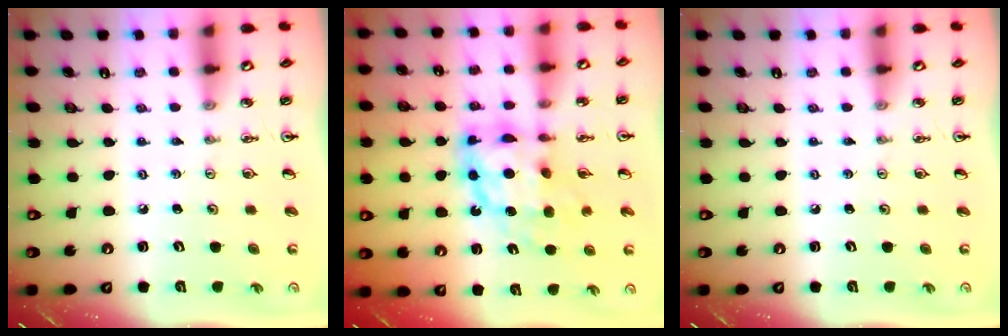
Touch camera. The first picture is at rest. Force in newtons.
{"total": 13.5, "press": 13.4, "slide": 1.2}
{"total": 0.0}